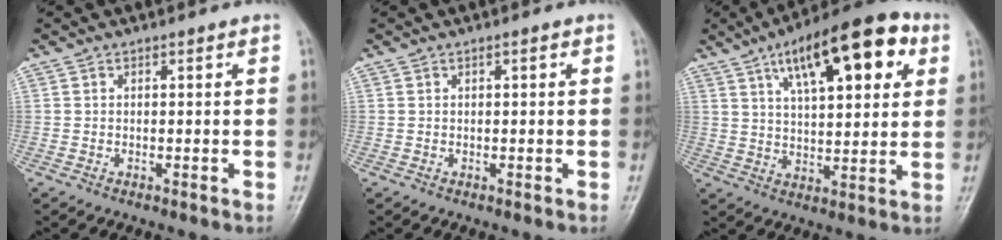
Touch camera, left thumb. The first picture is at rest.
{"total": 0.6, "force": [0.2, 0.1, 0.5], "torque": [-0.009, 0.001, 0.003]}
{"total": 19.4, "force": [8.4, 7.5, 15.8], "torque": [-0.208, -0.006, 0.128]}